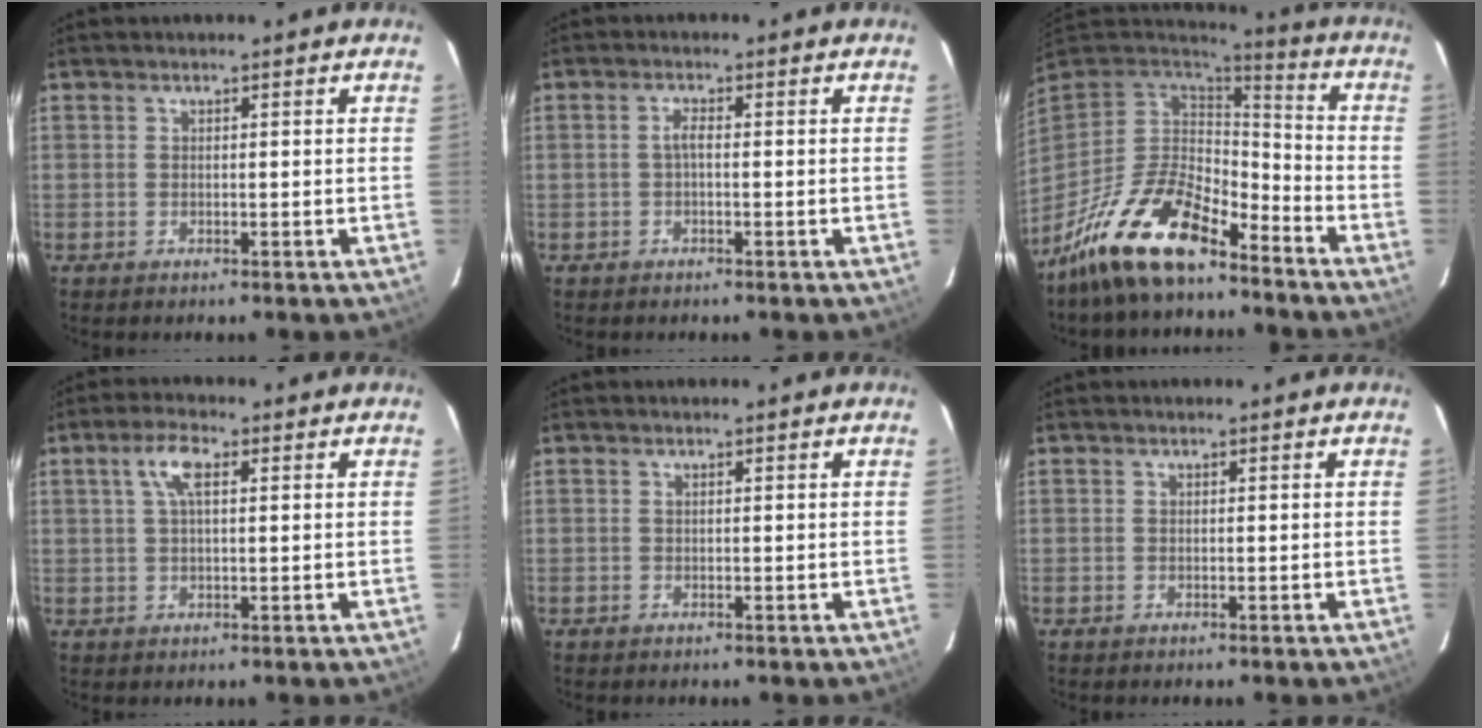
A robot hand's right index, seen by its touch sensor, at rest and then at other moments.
{"total": 1.4, "force": [-0.3, 0.3, 1.4], "torque": [-0.028, 0.006, -0.008]}
{"total": 17.3, "force": [-12.4, 6.2, 10.5], "torque": [-0.215, -0.012, -0.228]}
{"total": 4.7, "force": [1.6, 1.7, 4.1], "torque": [-0.080, 0.012, 0.030]}
{"total": 0.0}
{"total": 0.0}